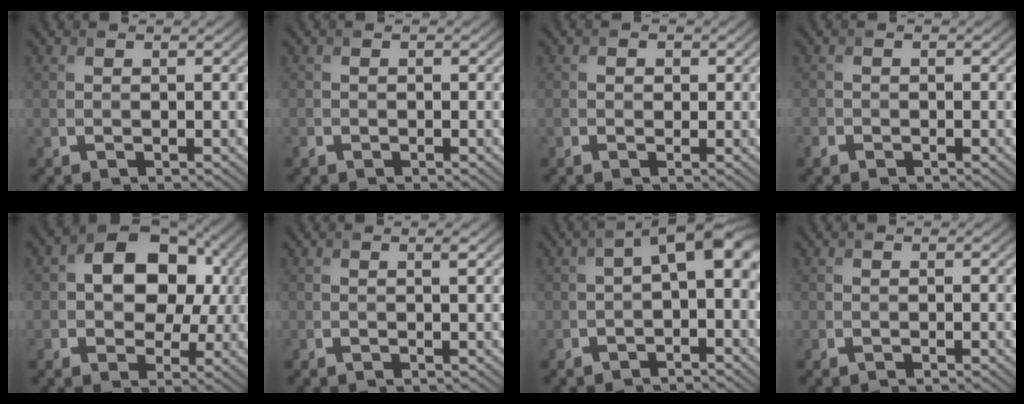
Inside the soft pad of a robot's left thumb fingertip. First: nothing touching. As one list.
[{"total": 0.9, "force": [-0.6, 0.6, 0.0], "torque": [-0.001, -0.003, -0.017]}, {"total": 1.0, "force": [-0.2, 0.9, 0.4], "torque": [-0.009, -0.002, -0.012]}, {"total": 1.3, "force": [-1.0, 0.9, 0.1], "torque": [-0.001, -0.001, -0.024]}, {"total": 11.6, "force": [1.6, 8.2, 8.1], "torque": [-0.128, 0.012, 0.020]}, {"total": 0.9, "force": [0.2, -0.1, 0.8], "torque": [-0.015, 0.003, 0.004]}, {"total": 6.7, "force": [-0.2, 3.5, 5.7], "torque": [-0.089, 0.007, -0.012]}, {"total": 0.0}]